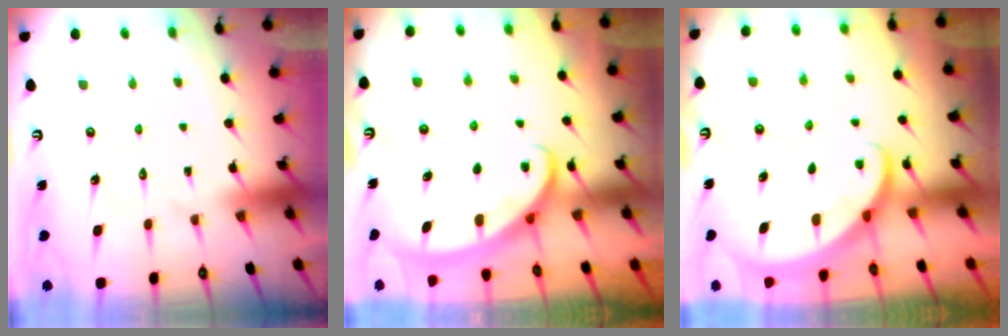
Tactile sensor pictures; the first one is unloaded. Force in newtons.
{"total": 2.6, "press": 2.6, "slide": 0.4}
{"total": 2.3, "press": 2.3, "slide": 0.1}